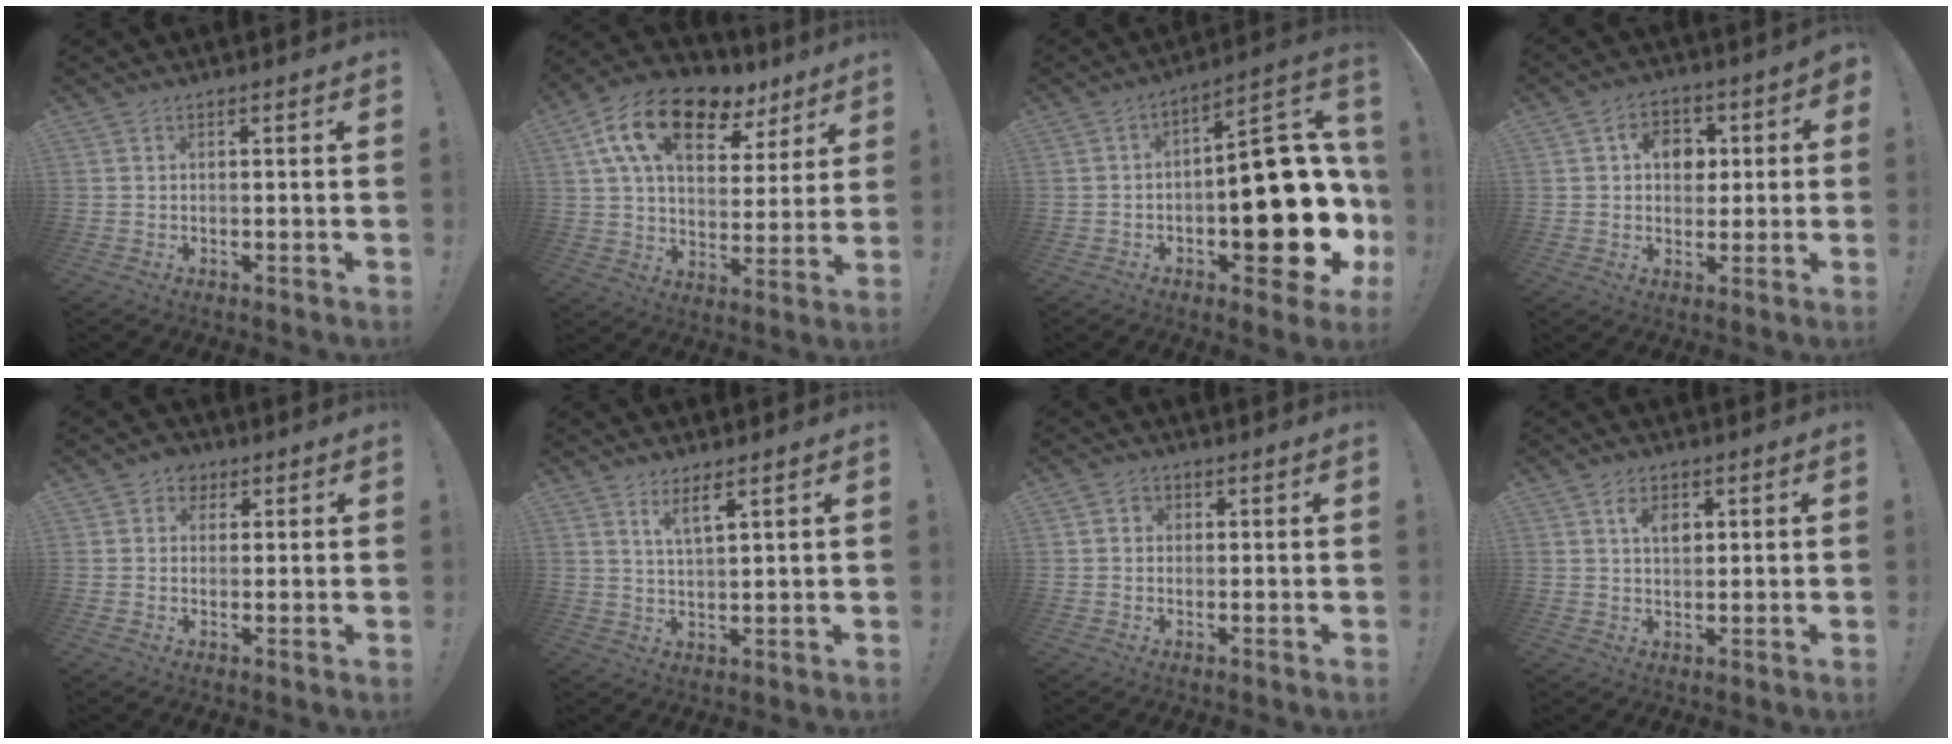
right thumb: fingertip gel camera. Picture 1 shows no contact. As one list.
[{"total": 18.3, "force": [10.0, 9.7, 11.9], "torque": [-0.195, -0.046, 0.177]}, {"total": 20.7, "force": [-3.6, 10.0, 17.8], "torque": [-0.202, 0.027, -0.046]}, {"total": 9.2, "force": [1.5, 7.5, 5.1], "torque": [-0.067, 0.008, 0.028]}, {"total": 4.0, "force": [1.4, 3.6, 1.0], "torque": [-0.007, -0.003, 0.023]}, {"total": 5.1, "force": [3.3, 0.8, 3.8], "torque": [-0.065, -0.016, 0.054]}, {"total": 2.2, "force": [-0.1, 2.1, 0.8], "torque": [-0.008, 0.004, -0.002]}, {"total": 4.7, "force": [1.5, 3.0, 3.3], "torque": [-0.052, 0.001, 0.025]}]